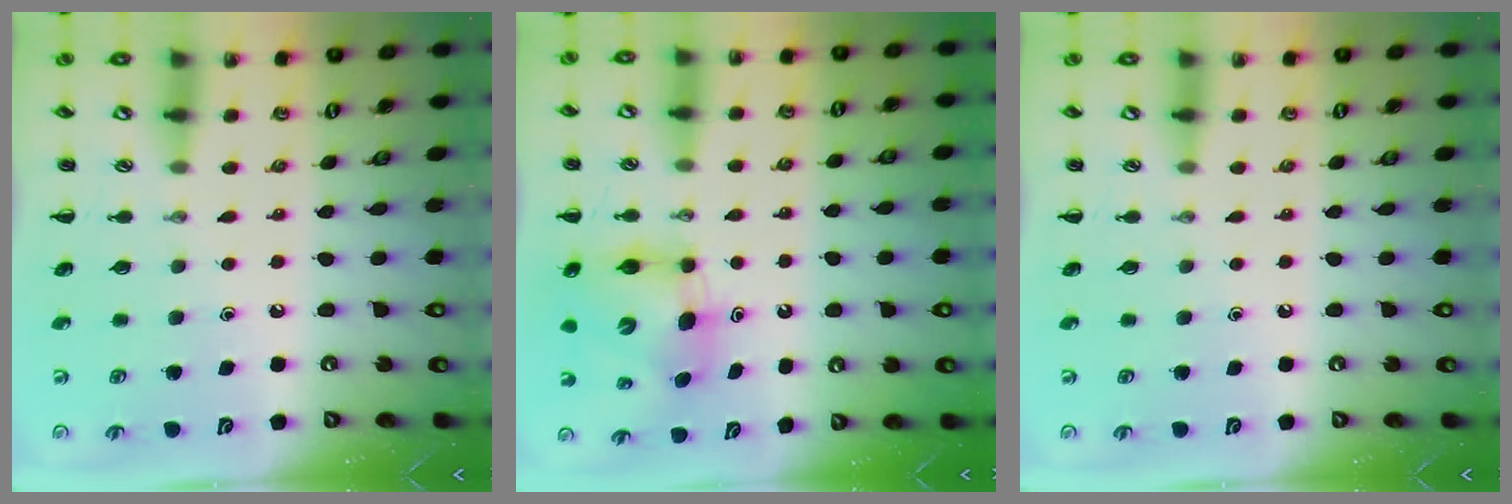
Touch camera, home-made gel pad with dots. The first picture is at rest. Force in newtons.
{"total": 6.8, "press": 6.7, "slide": 1.1}
{"total": 0.0}